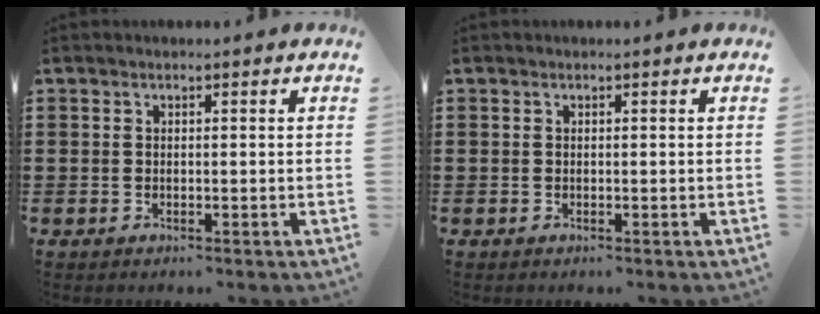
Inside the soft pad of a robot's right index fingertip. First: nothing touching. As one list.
[{"total": 0.0}]